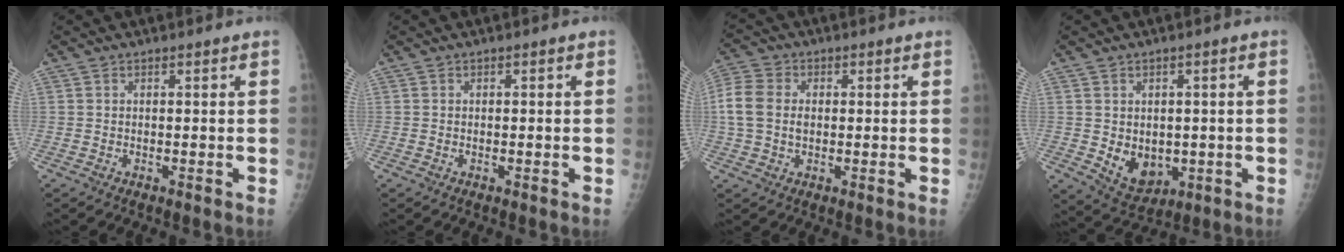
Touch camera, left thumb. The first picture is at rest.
{"total": 0.0}
{"total": 11.7, "force": [0.8, 9.1, 7.3], "torque": [-0.189, 0.018, 0.017]}
{"total": 7.6, "force": [-1.0, 5.8, 4.9], "torque": [-0.049, -0.008, 0.006]}